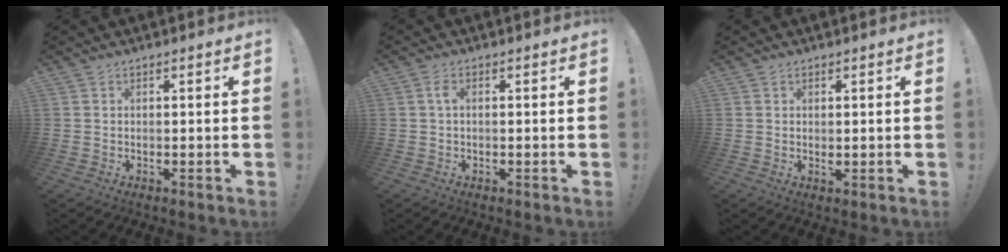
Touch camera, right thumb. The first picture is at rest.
{"total": 2.0, "force": [0.2, 0.9, 1.8], "torque": [-0.037, 0.005, 0.003]}
{"total": 0.7, "force": [0.4, 0.5, 0.4], "torque": [0.001, -0.003, 0.006]}